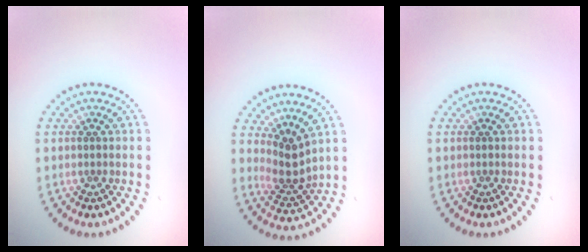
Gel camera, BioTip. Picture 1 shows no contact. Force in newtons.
{"total": 2.9, "press": 2.0, "slide": 2.1}
{"total": 0.0}